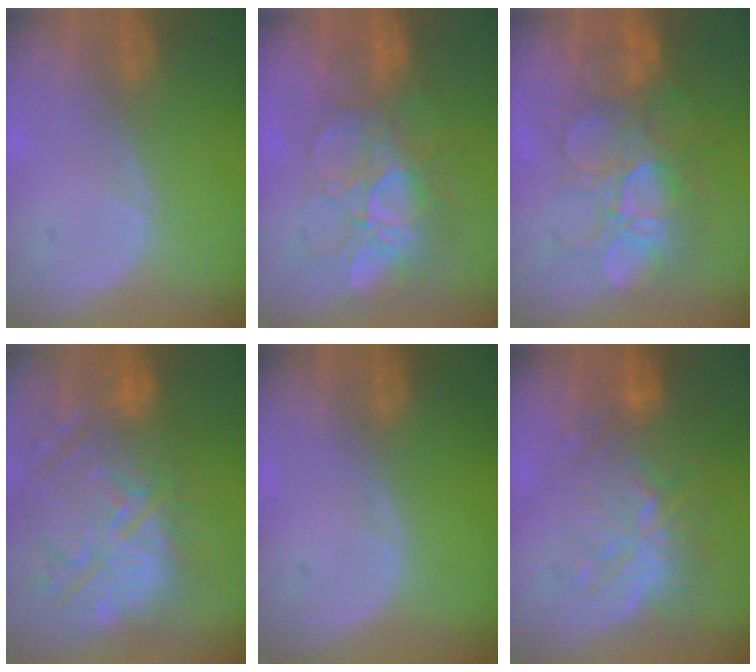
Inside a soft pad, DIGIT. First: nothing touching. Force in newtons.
{"total": 9.2, "press": 8.5, "slide": 3.5}
{"total": 9.5, "press": 9.0, "slide": 3.1}
{"total": 14.6, "press": 12.8, "slide": 7.1}
{"total": 0.0}
{"total": 9.3, "press": 9.1, "slide": 1.8}